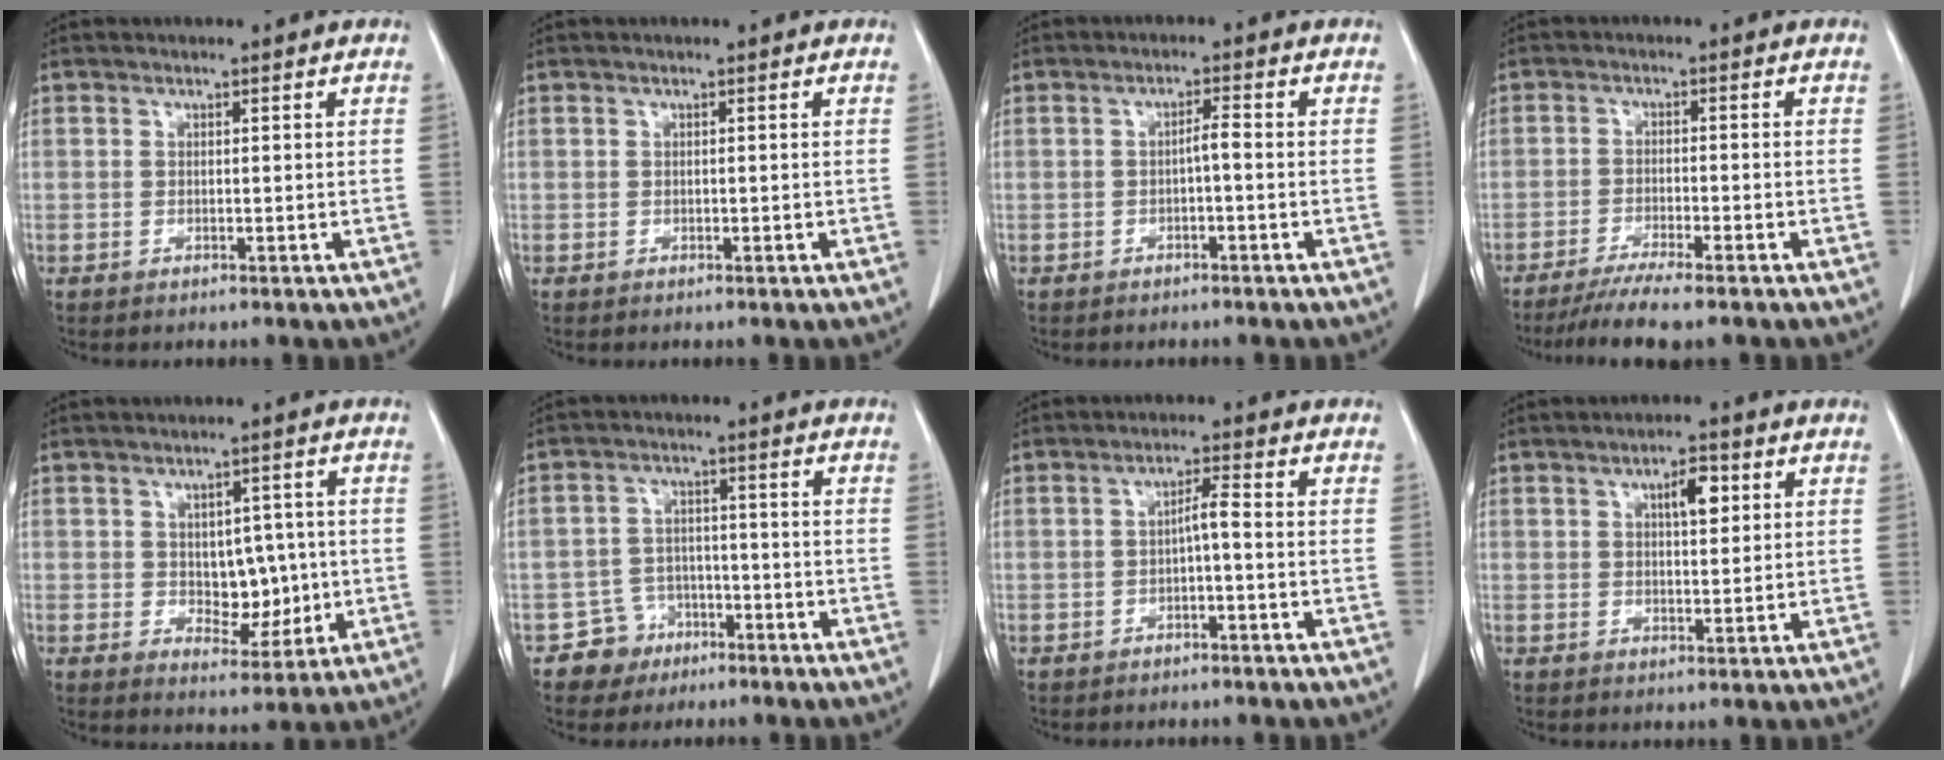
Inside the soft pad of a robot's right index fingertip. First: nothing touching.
{"total": 0.0}
{"total": 1.8, "force": [-0.5, 0.2, 1.7], "torque": [-0.028, 0.004, -0.008]}
{"total": 7.6, "force": [-6.1, -0.3, 4.5], "torque": [-0.067, -0.020, -0.099]}
{"total": 6.5, "force": [-0.1, 4.2, 5.0], "torque": [-0.062, 0.007, 0.014]}
{"total": 5.1, "force": [-3.2, 4.0, -0.1], "torque": [0.013, 0.014, -0.051]}
{"total": 2.5, "force": [-0.7, 0.2, 2.4], "torque": [-0.041, 0.006, -0.012]}
{"total": 4.3, "force": [1.7, 1.4, 3.7], "torque": [-0.060, 0.004, 0.026]}